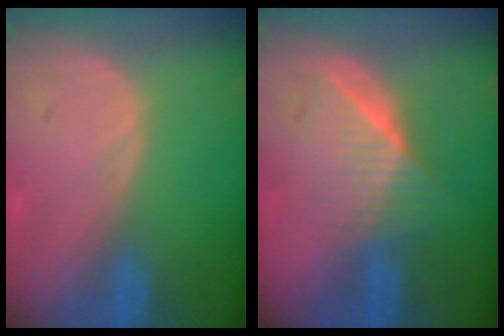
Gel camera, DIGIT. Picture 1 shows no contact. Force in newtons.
{"total": 6.3, "press": 5.8, "slide": 2.6}